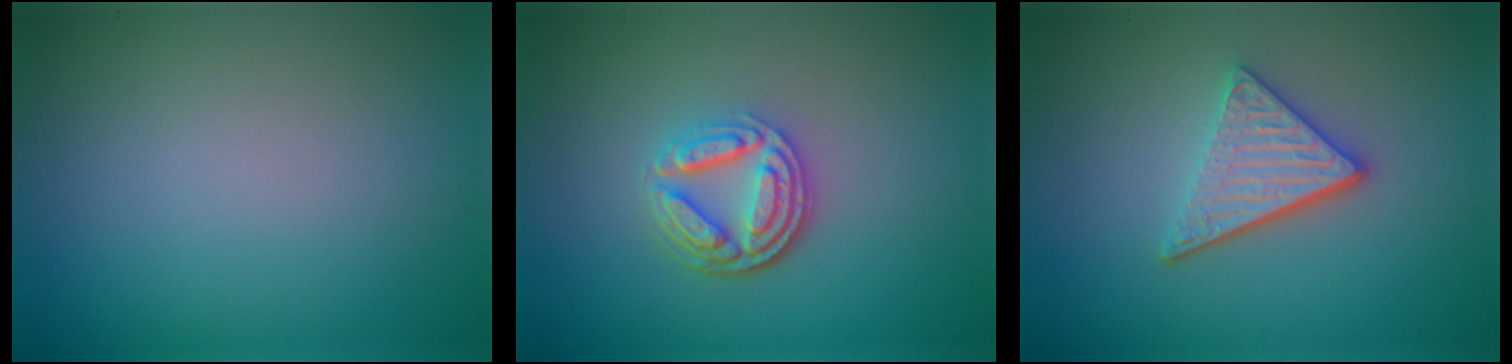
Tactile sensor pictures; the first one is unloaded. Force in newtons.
{"total": 4.5, "press": 3.4, "slide": 2.9}
{"total": 3.8, "press": 3.1, "slide": 2.3}